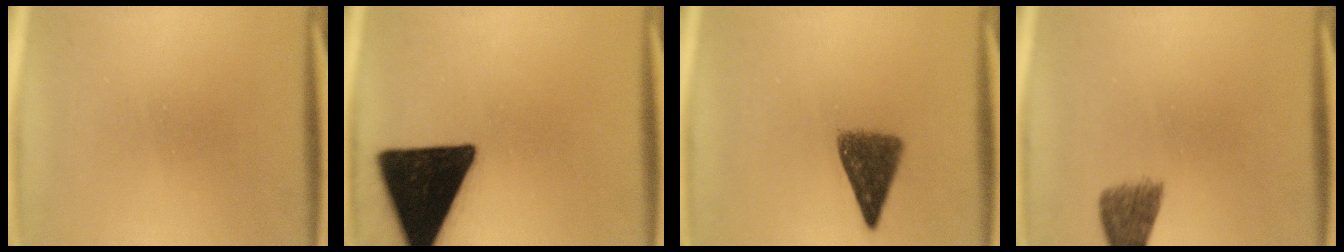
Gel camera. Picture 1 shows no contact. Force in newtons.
{"total": 19.8}
{"total": 6.8}
{"total": 5.1}